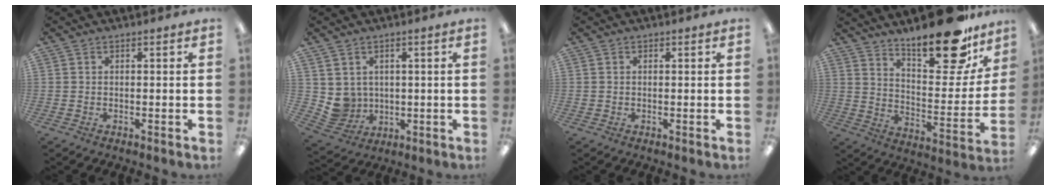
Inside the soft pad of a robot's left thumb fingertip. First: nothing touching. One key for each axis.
{"total": 5.3, "fx": 2.1, "fy": 4.9, "fz": 0.2, "tx": -0.024, "ty": -0.014, "tz": 0.046}
{"total": 0.6, "fx": 0.2, "fy": 0.5, "fz": -0.2, "tx": 0.004, "ty": 0.006, "tz": 0.002}
{"total": 21.6, "fx": 16.8, "fy": 6.9, "fz": 11.7, "tx": -0.174, "ty": -0.114, "tz": 0.279}